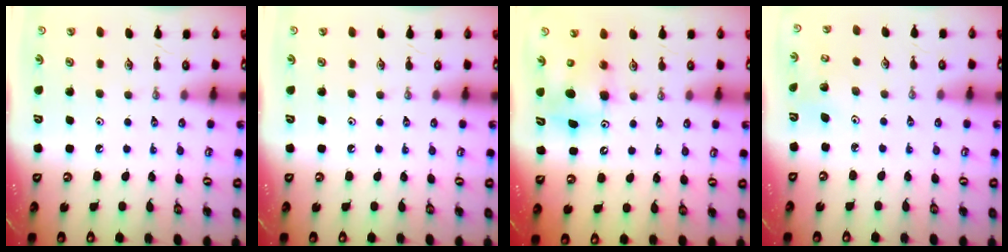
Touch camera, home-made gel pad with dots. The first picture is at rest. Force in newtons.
{"total": 0.0}
{"total": 8.2, "press": 8.0, "slide": 1.7}
{"total": 3.0, "press": 2.9, "slide": 0.4}